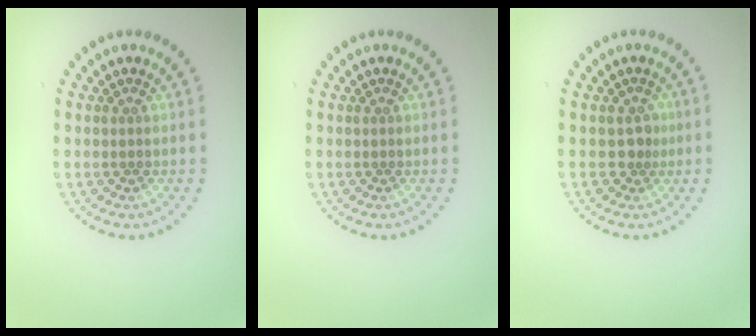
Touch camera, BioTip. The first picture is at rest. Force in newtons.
{"total": 0.0}
{"total": 1.6, "press": 1.2, "slide": 1.1}